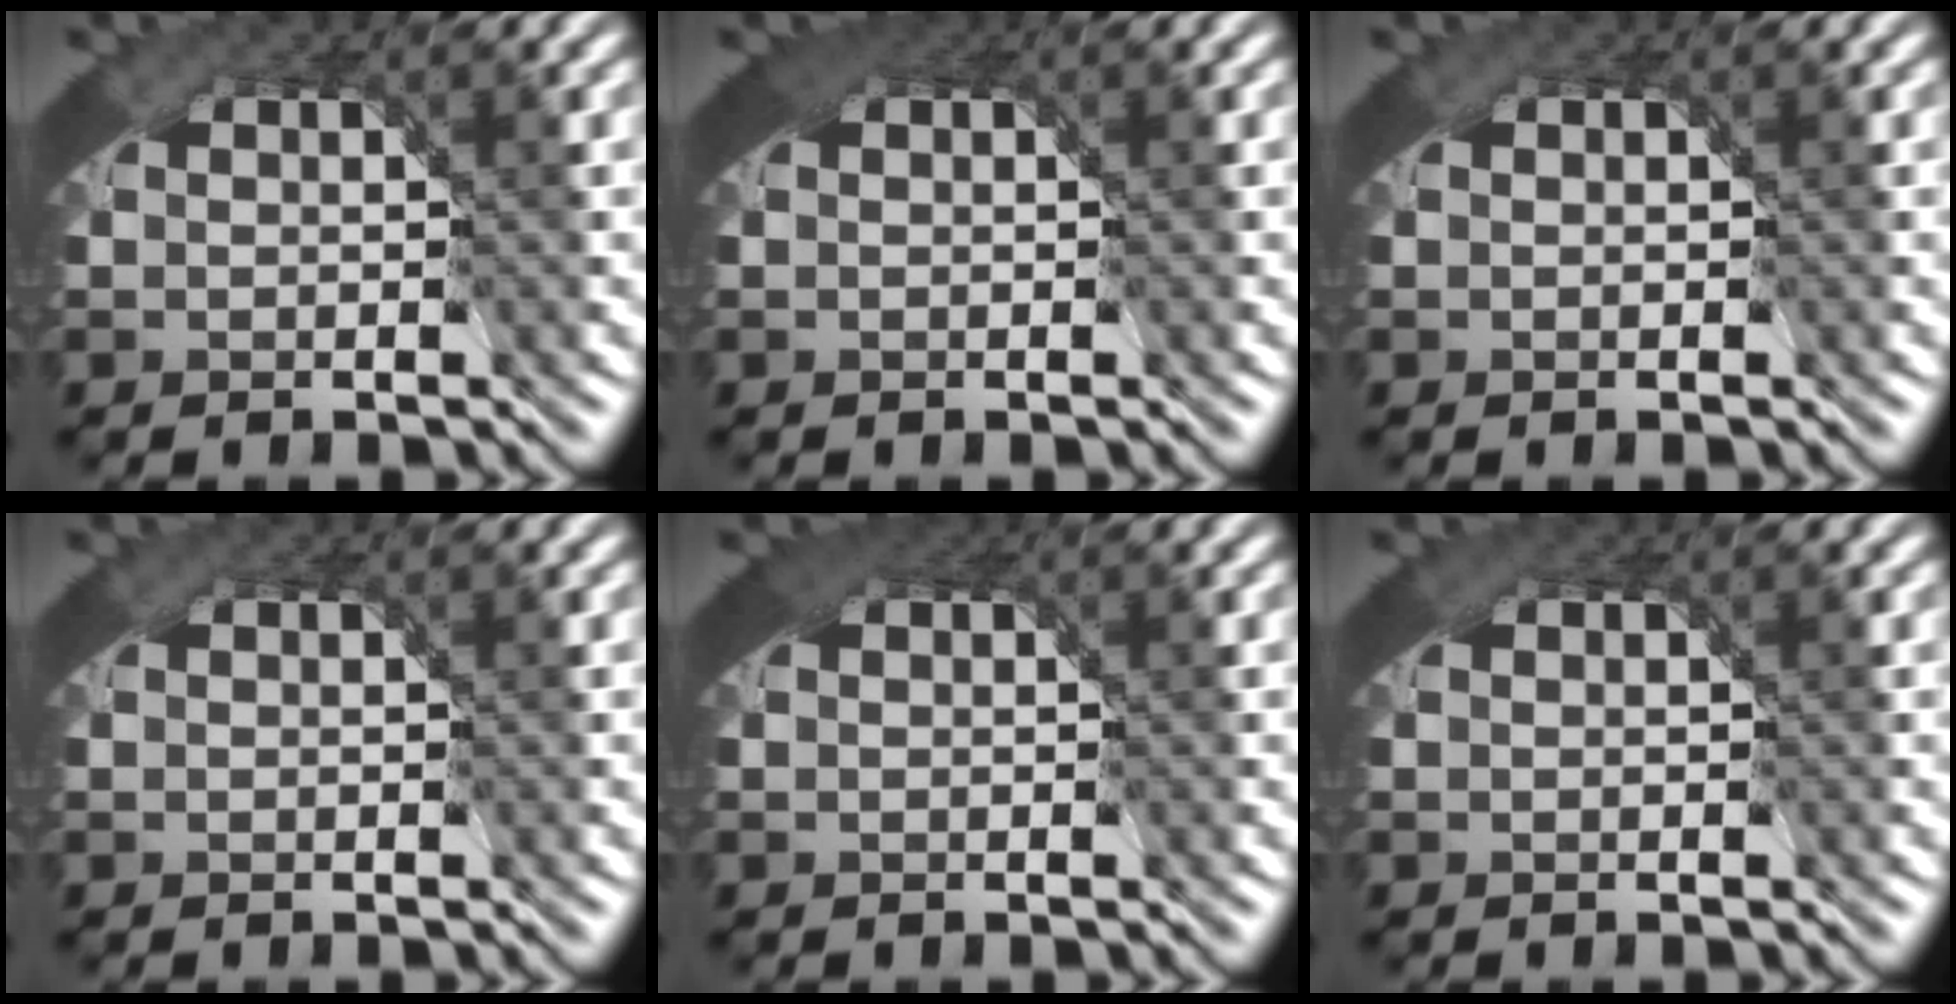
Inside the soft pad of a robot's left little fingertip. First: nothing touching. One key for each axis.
{"total": 0.7, "fx": 0.2, "fy": 0.3, "fz": 0.5, "tx": -0.007, "ty": 0.006, "tz": 0.001}
{"total": 0.0}
{"total": 0.0}
{"total": 0.6, "fx": 0.2, "fy": 0.3, "fz": 0.5, "tx": -0.006, "ty": 0.005, "tz": -0.001}
{"total": 0.0}